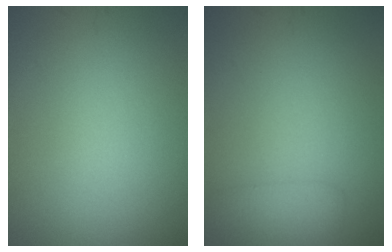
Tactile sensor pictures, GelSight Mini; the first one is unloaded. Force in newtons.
{"total": 1.5, "press": 1.5, "slide": 0.2}